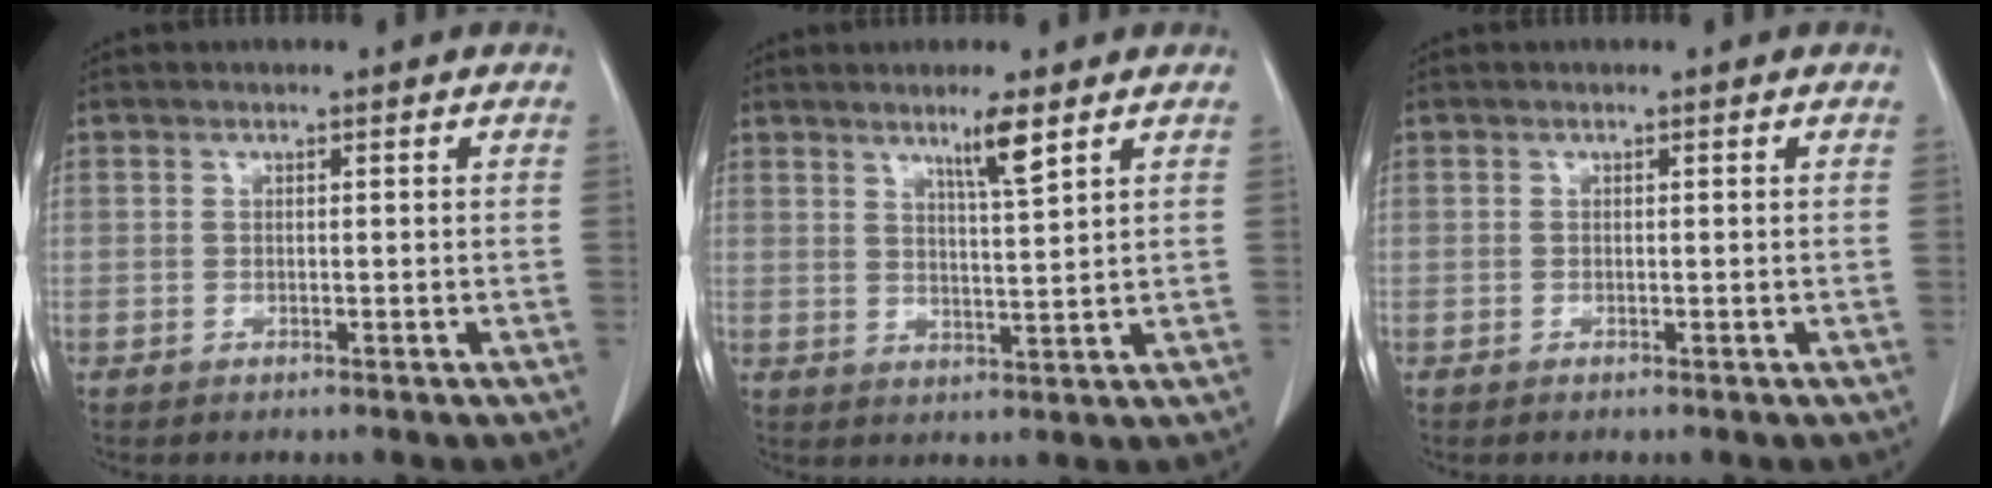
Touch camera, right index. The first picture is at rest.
{"total": 4.5, "force": [3.0, -0.4, 3.4], "torque": [-0.061, -0.008, 0.054]}
{"total": 0.0}